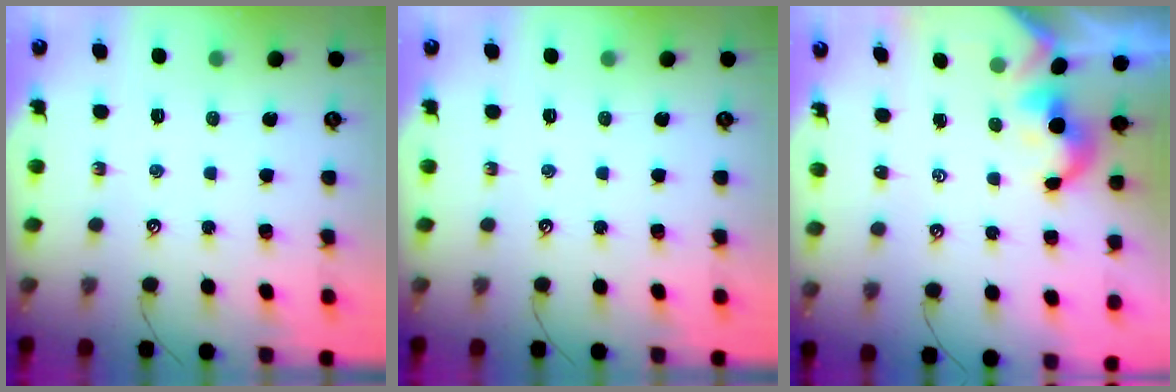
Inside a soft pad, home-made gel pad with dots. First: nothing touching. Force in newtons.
{"total": 0.0}
{"total": 2.0, "press": 1.9, "slide": 0.4}